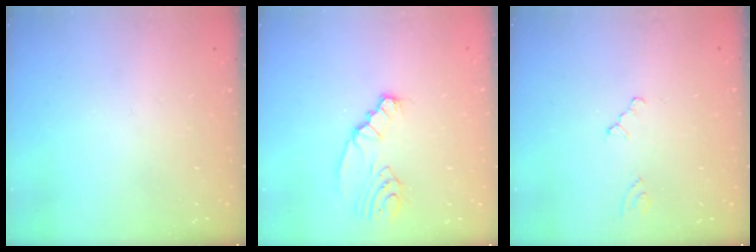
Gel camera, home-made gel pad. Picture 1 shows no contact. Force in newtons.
{"total": 2.8, "press": 2.8, "slide": 0.3}
{"total": 0.9, "press": 0.9, "slide": 0.2}